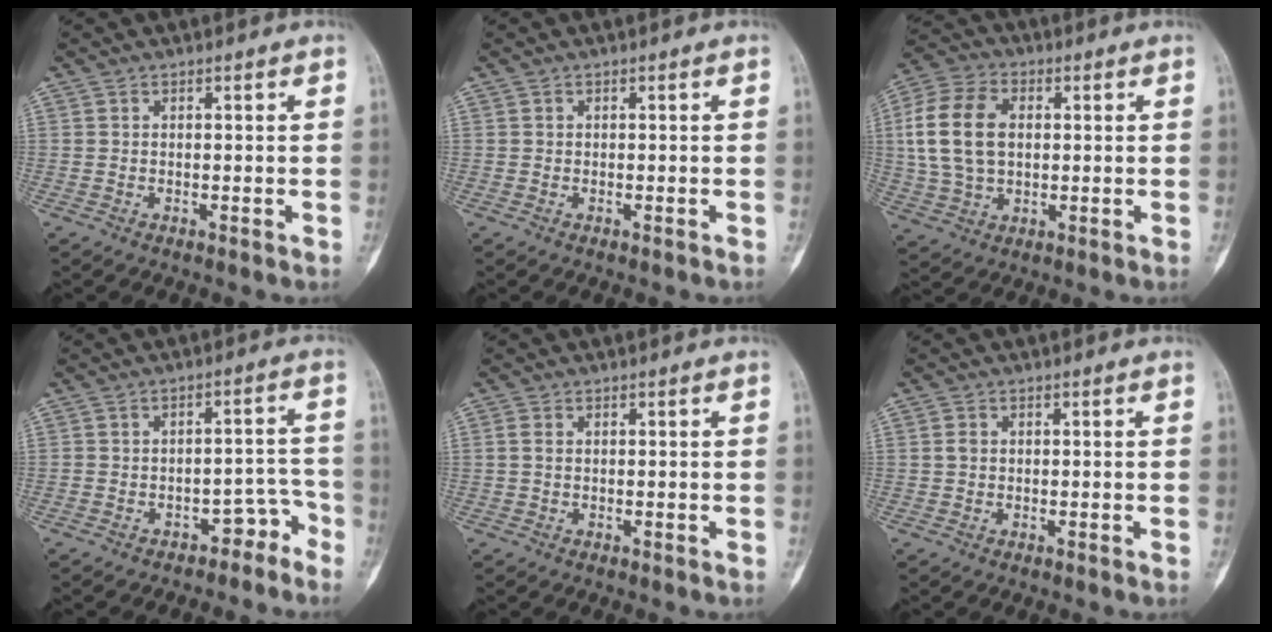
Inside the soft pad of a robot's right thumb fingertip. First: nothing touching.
{"total": 0.0}
{"total": 14.2, "force": [1.8, 9.5, 10.4], "torque": [-0.196, 0.009, 0.032]}
{"total": 5.2, "force": [-4.0, 3.0, 1.5], "torque": [0.009, 0.072, -0.054]}
{"total": 1.3, "force": [0.1, 0.8, 0.9], "torque": [-0.022, 0.001, 0.000]}
{"total": 1.4, "force": [0.1, 1.1, 0.7], "torque": [-0.011, 0.002, 0.000]}